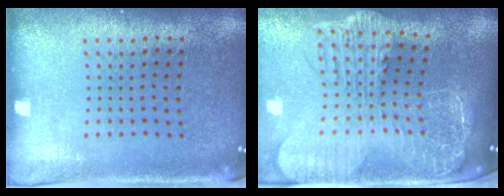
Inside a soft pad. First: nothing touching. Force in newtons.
{"total": 3.8, "press": 3.0, "slide": 2.3}